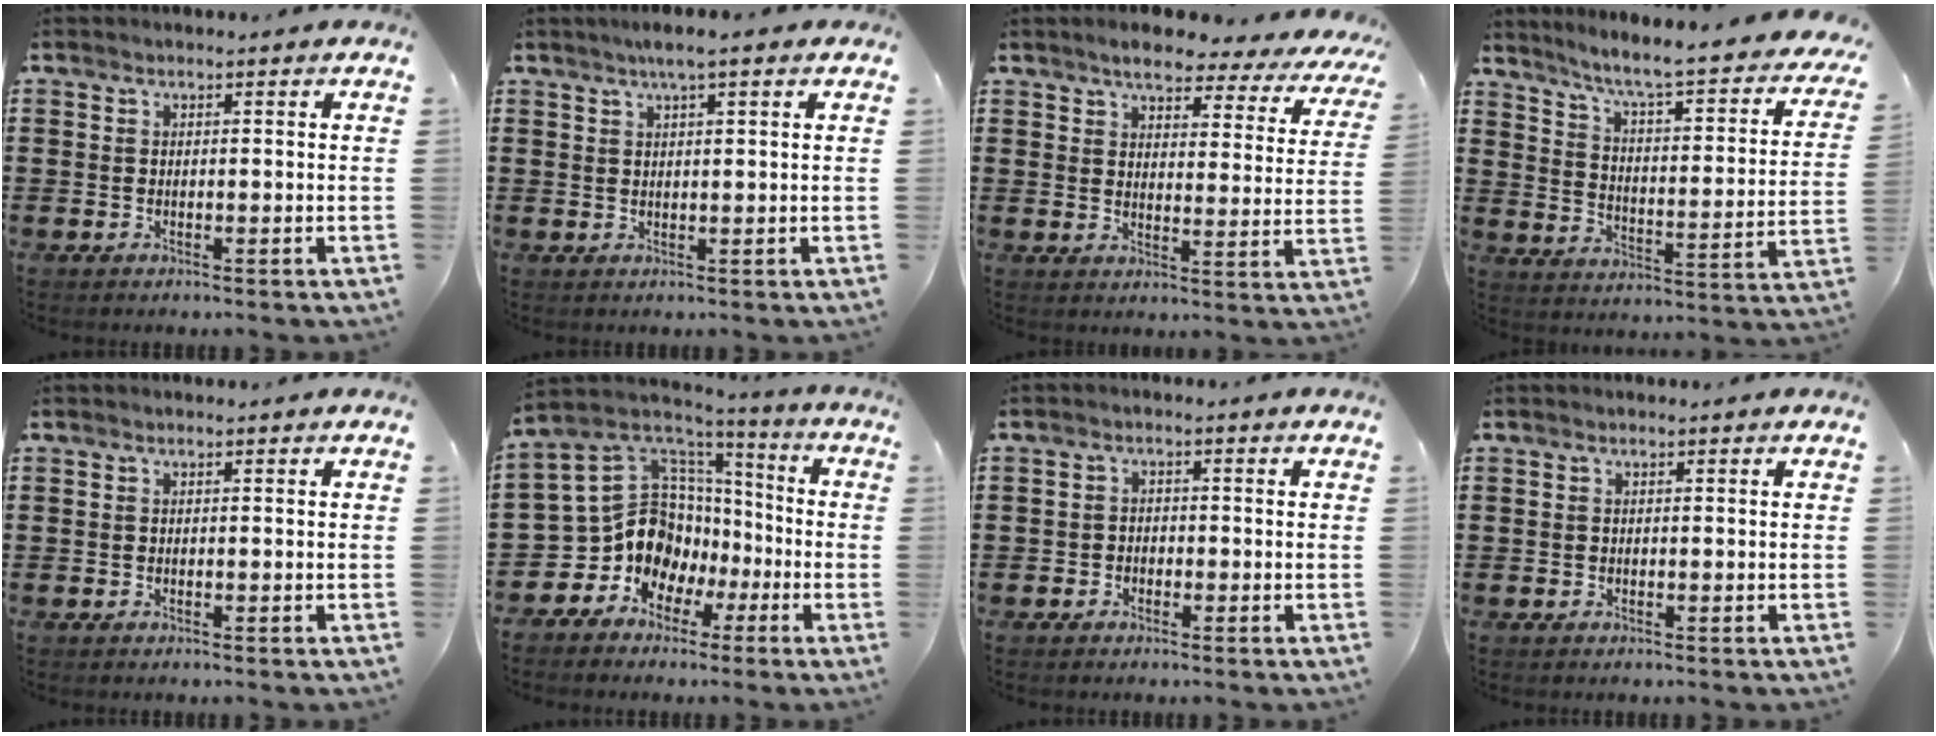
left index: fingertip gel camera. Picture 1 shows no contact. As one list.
[{"total": 2.9, "force": [1.9, 0.2, 2.2], "torque": [-0.046, 0.003, 0.033]}, {"total": 5.6, "force": [5.1, 1.1, 2.3], "torque": [-0.050, -0.029, 0.082]}, {"total": 6.0, "force": [4.8, -0.2, 3.7], "torque": [-0.092, -0.045, 0.071]}, {"total": 0.0}, {"total": 12.1, "force": [-2.9, 10.8, 4.6], "torque": [-0.134, -0.015, -0.052]}, {"total": 1.4, "force": [-1.0, 0.9, 0.1], "torque": [-0.007, 0.003, -0.023]}, {"total": 0.0}]